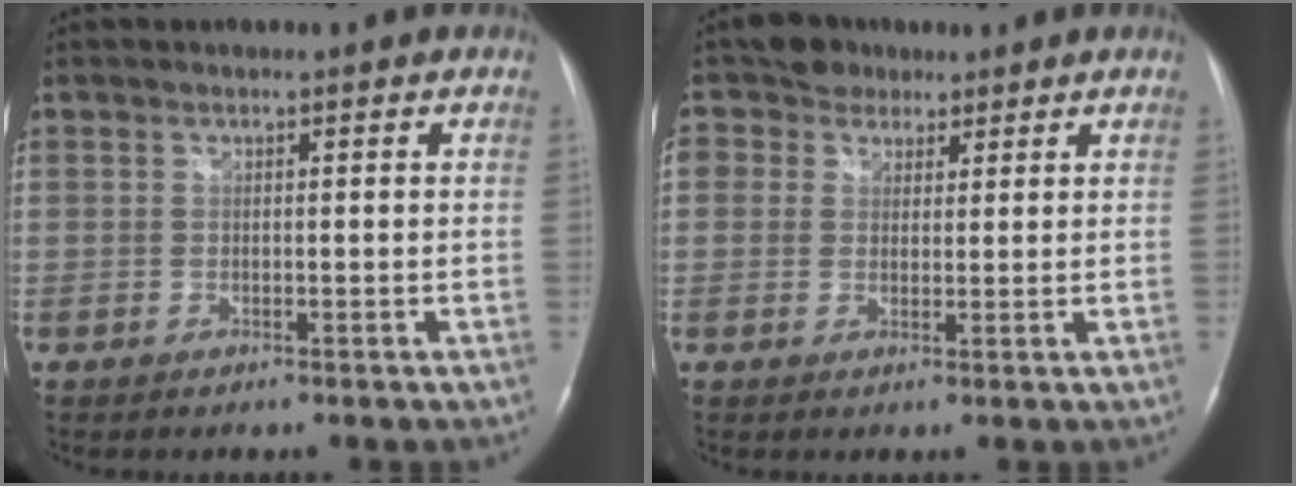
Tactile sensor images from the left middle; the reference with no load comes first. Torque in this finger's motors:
{"motor_torque": [0.07, -0.03, -0.03, 0.03]}